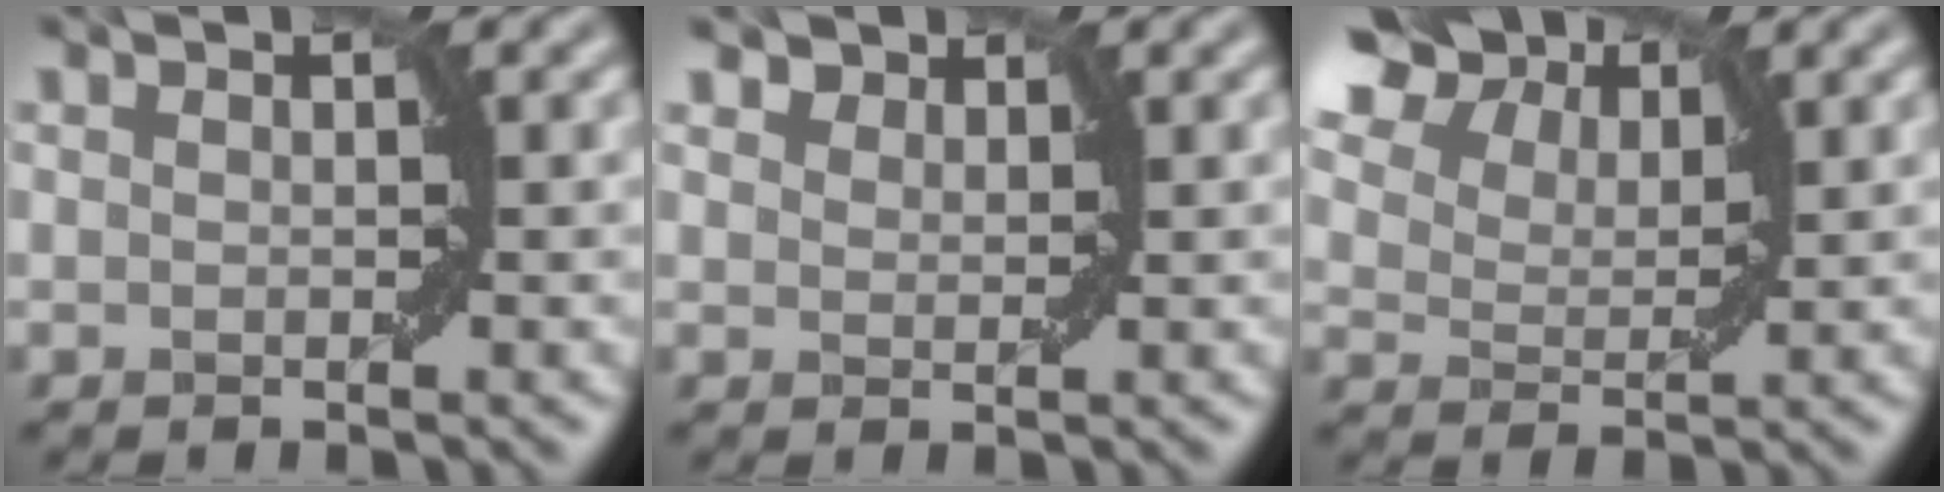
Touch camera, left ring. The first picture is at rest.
{"total": 1.5, "force": [1.4, 0.6, 0.2], "torque": [-0.007, 0.003, 0.023]}
{"total": 10.8, "force": [7.2, 6.2, 5.1], "torque": [-0.111, 0.033, 0.123]}